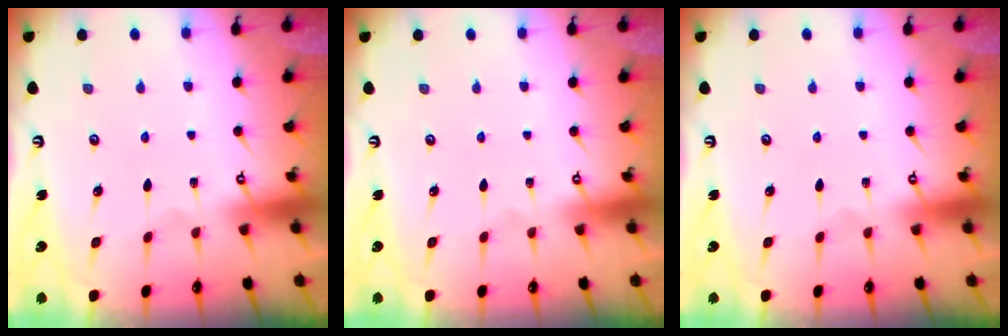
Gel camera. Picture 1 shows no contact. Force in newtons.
{"total": 0.0}
{"total": 0.0}